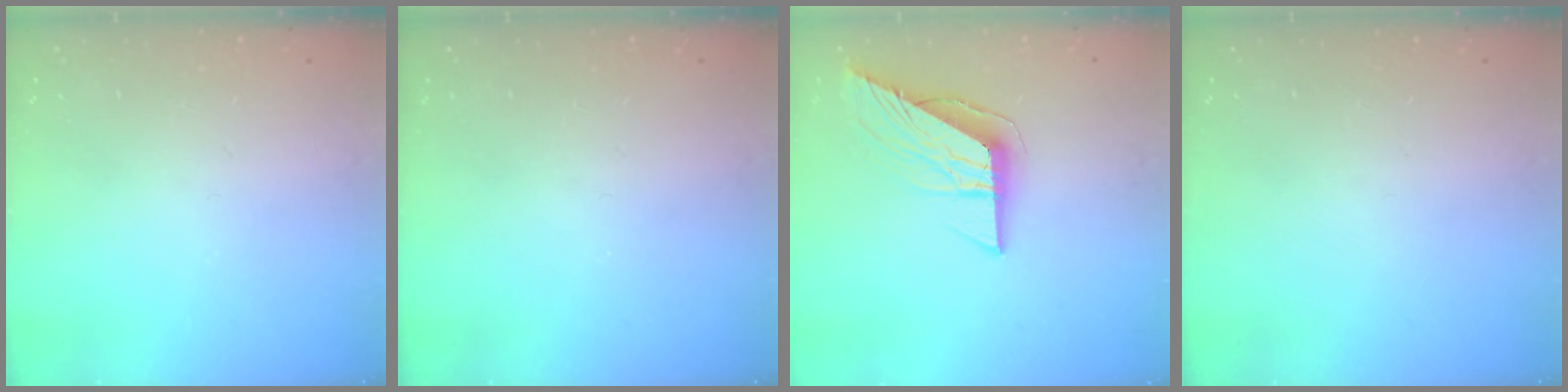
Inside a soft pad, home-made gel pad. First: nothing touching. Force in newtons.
{"total": 0.0}
{"total": 10.6, "press": 10.5, "slide": 1.1}
{"total": 0.0}